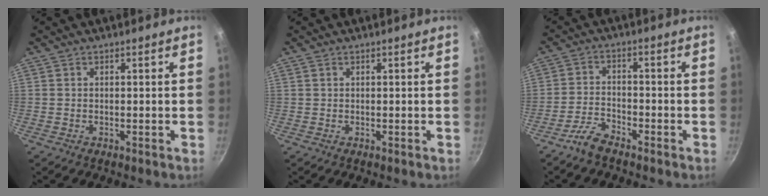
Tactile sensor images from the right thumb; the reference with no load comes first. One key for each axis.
{"total": 0.0}
{"total": 4.5, "fx": -3.8, "fy": 1.4, "fz": 2.0, "tx": -0.045, "ty": 0.030, "tz": -0.080}